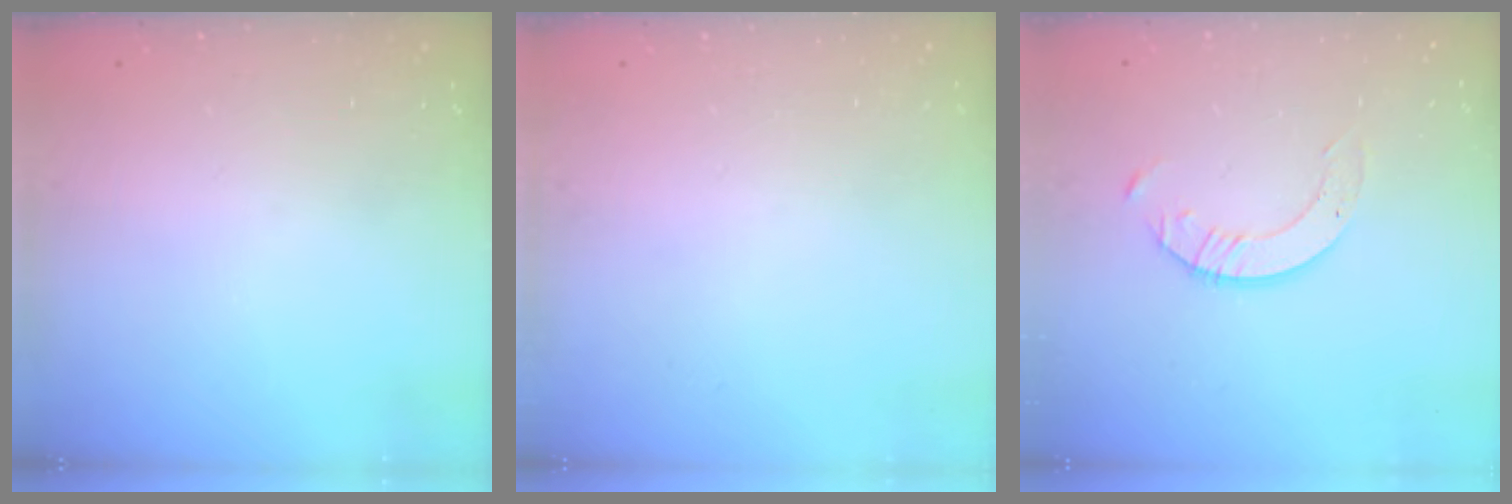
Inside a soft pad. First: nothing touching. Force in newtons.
{"total": 0.0}
{"total": 3.4, "press": 3.4, "slide": 0.3}